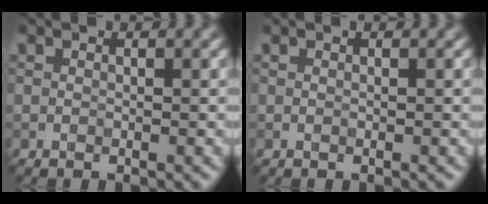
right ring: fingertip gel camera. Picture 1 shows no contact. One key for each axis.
{"total": 0.0}